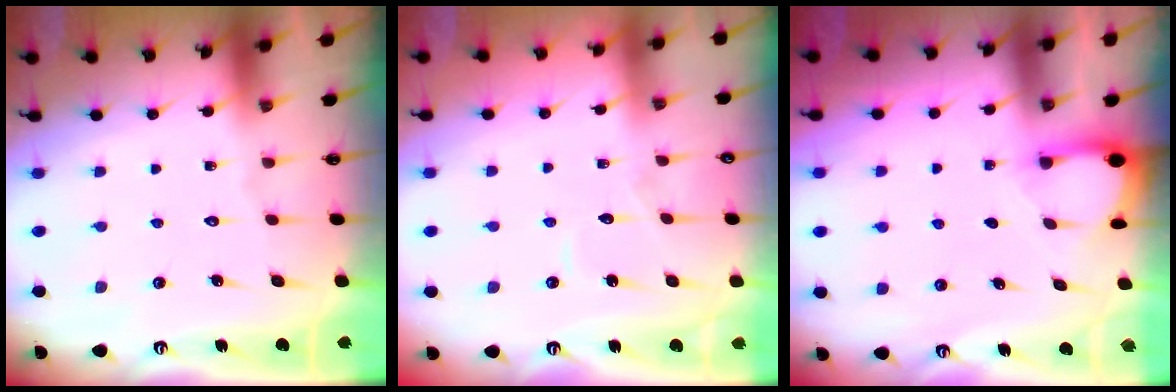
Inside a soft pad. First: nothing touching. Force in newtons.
{"total": 3.7, "press": 3.6, "slide": 0.4}
{"total": 2.8, "press": 2.8, "slide": 0.3}